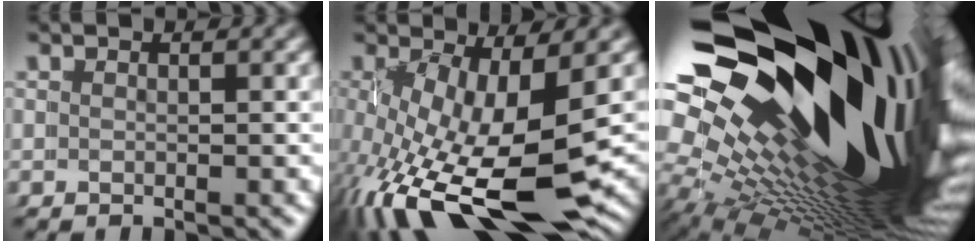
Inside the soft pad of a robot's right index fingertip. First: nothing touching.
{"total": 11.4, "force": [-3.6, 5.1, 9.6], "torque": [-0.199, -0.056, -0.033]}
{"total": 44.2, "force": [-0.5, 26.7, 35.2], "torque": [-0.503, -0.045, 0.001]}